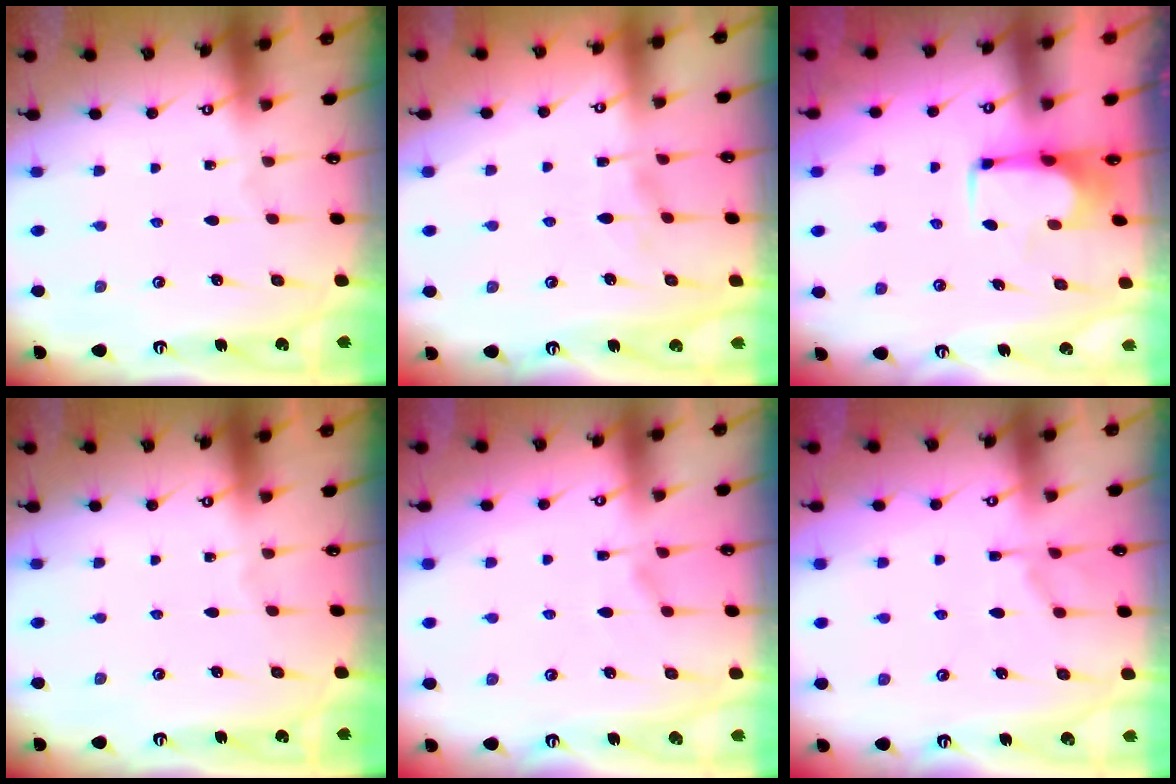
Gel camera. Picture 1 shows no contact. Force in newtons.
{"total": 1.2, "press": 0.8, "slide": 0.9}
{"total": 0.0}
{"total": 0.0}
{"total": 1.2, "press": 0.1, "slide": 1.2}
{"total": 1.7, "press": 0.7, "slide": 1.5}